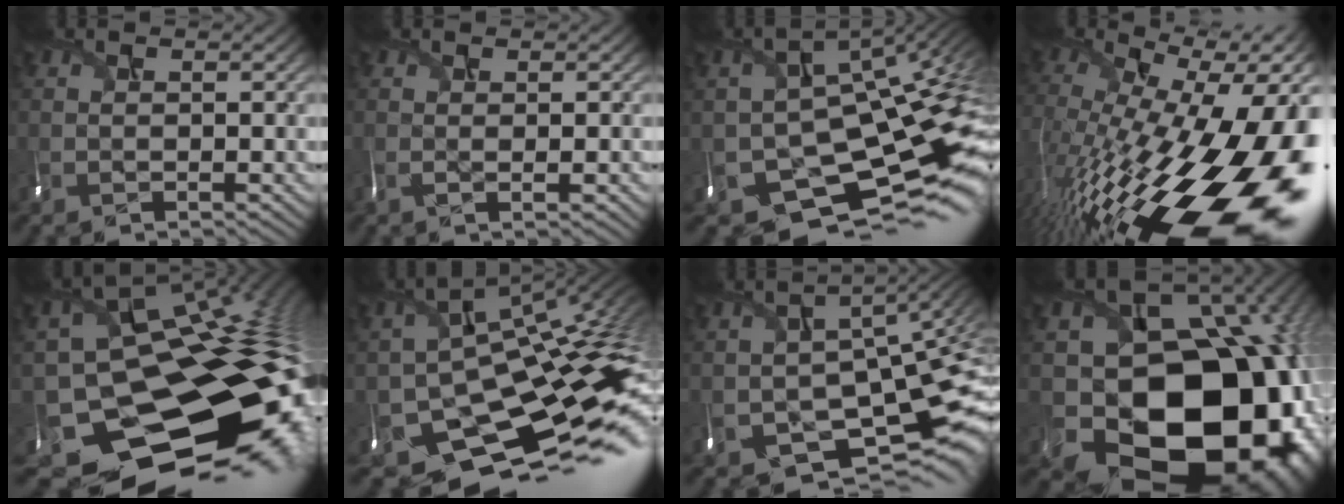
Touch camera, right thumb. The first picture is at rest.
{"total": 1.0, "force": [0.1, 0.1, 1.0], "torque": [-0.012, 0.003, 0.004]}
{"total": 14.2, "force": [-4.2, 8.3, 10.8], "torque": [-0.186, -0.041, -0.039]}
{"total": 20.3, "force": [-5.5, 8.2, 17.8], "torque": [-0.267, -0.006, -0.098]}
{"total": 19.3, "force": [-6.3, 13.8, 12.0], "torque": [-0.182, -0.029, -0.063]}
{"total": 15.8, "force": [-4.7, 9.3, 11.9], "torque": [-0.209, -0.052, -0.054]}
{"total": 12.2, "force": [-5.3, 6.1, 9.1], "torque": [-0.157, -0.040, -0.065]}
{"total": 22.3, "force": [-4.6, 17.9, 12.5], "torque": [-0.189, -0.059, -0.055]}